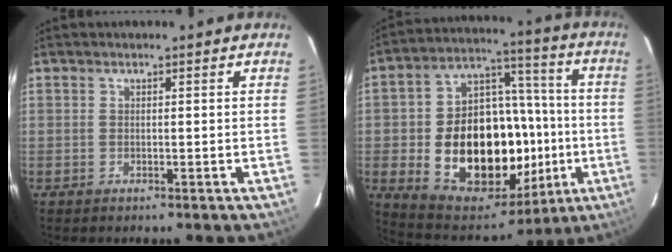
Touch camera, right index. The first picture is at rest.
{"total": 26.2, "force": [-4.8, 17.4, 19.0], "torque": [-0.352, 0.036, -0.046]}